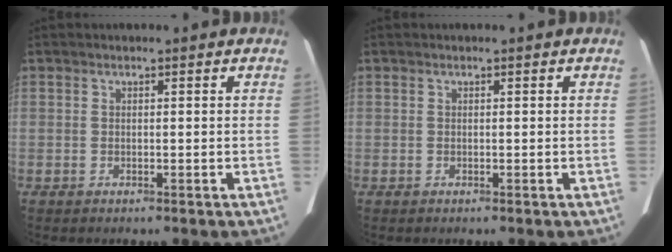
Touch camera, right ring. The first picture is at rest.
{"total": 0.0}